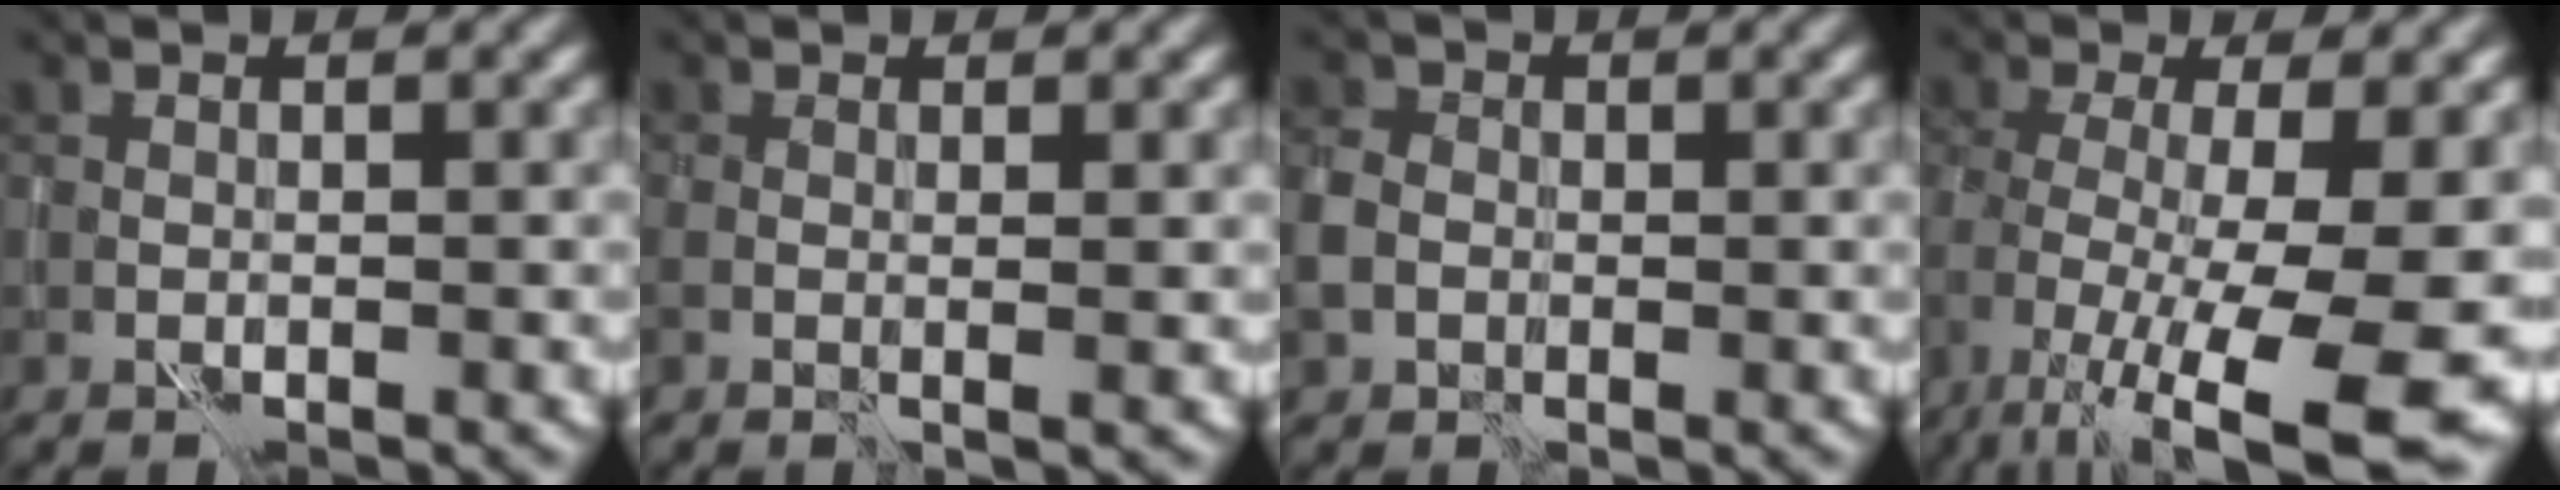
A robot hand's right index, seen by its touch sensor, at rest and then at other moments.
{"total": 1.6, "force": [0.2, 0.3, 1.5], "torque": [-0.023, -0.002, 0.004]}
{"total": 3.1, "force": [-0.6, 2.6, 1.6], "torque": [-0.040, 0.000, -0.015]}
{"total": 13.7, "force": [-5.0, 4.6, 11.8], "torque": [-0.221, -0.014, -0.069]}